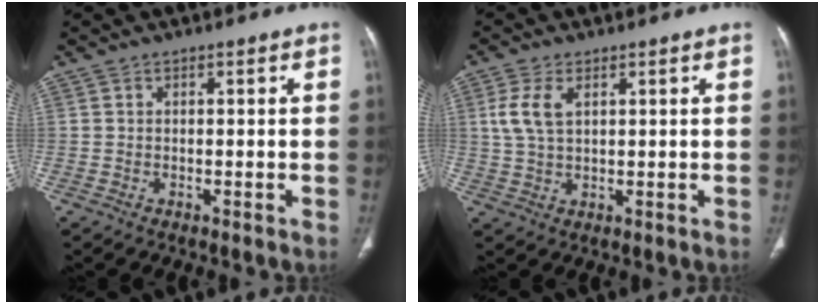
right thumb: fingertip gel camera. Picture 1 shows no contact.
{"total": 5.6, "force": [1.8, 2.9, 4.4], "torque": [-0.104, 0.003, 0.040]}